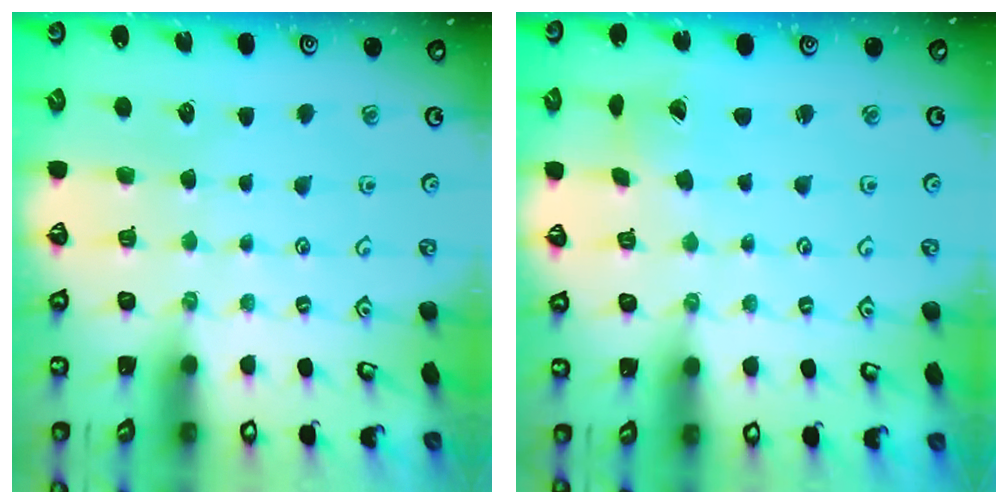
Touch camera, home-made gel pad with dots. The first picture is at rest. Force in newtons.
{"total": 1.1, "press": 1.0, "slide": 0.1}